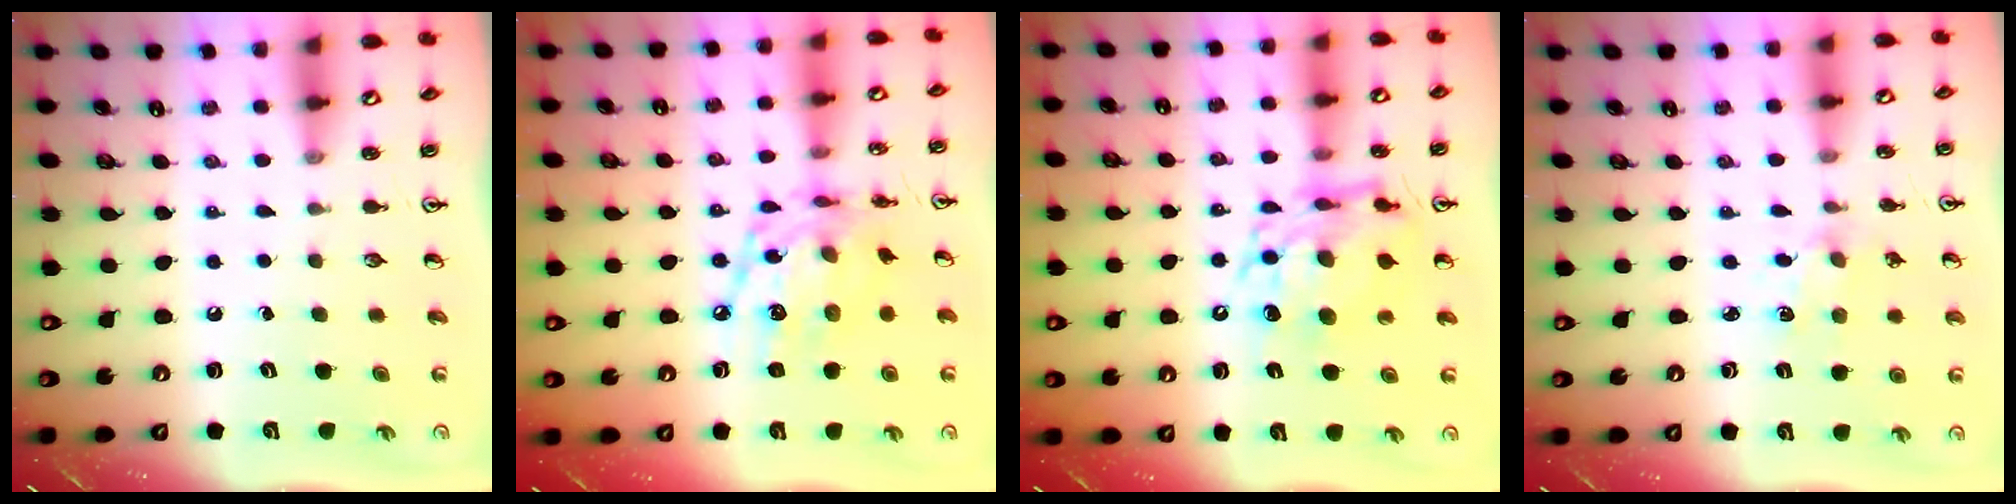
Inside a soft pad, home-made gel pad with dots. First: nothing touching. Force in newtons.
{"total": 15.1, "press": 15.0, "slide": 0.9}
{"total": 13.0, "press": 13.0, "slide": 1.3}
{"total": 1.3, "press": 1.2, "slide": 0.2}